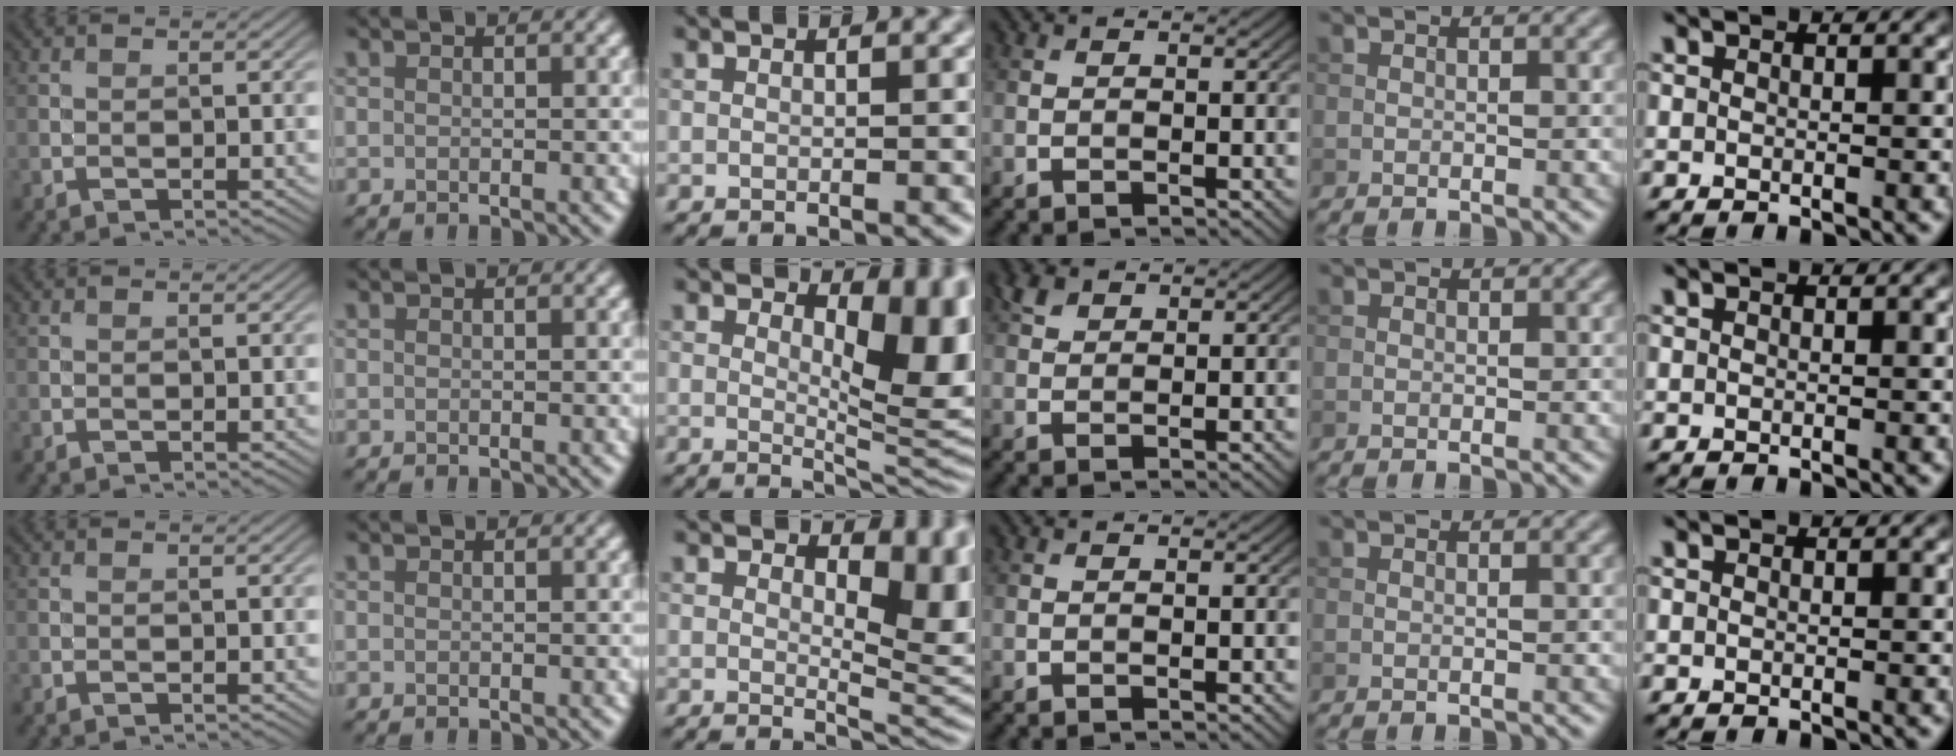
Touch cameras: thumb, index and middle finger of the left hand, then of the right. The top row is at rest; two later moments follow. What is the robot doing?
{"motion": "screw", "object": "dispenser bottle"}